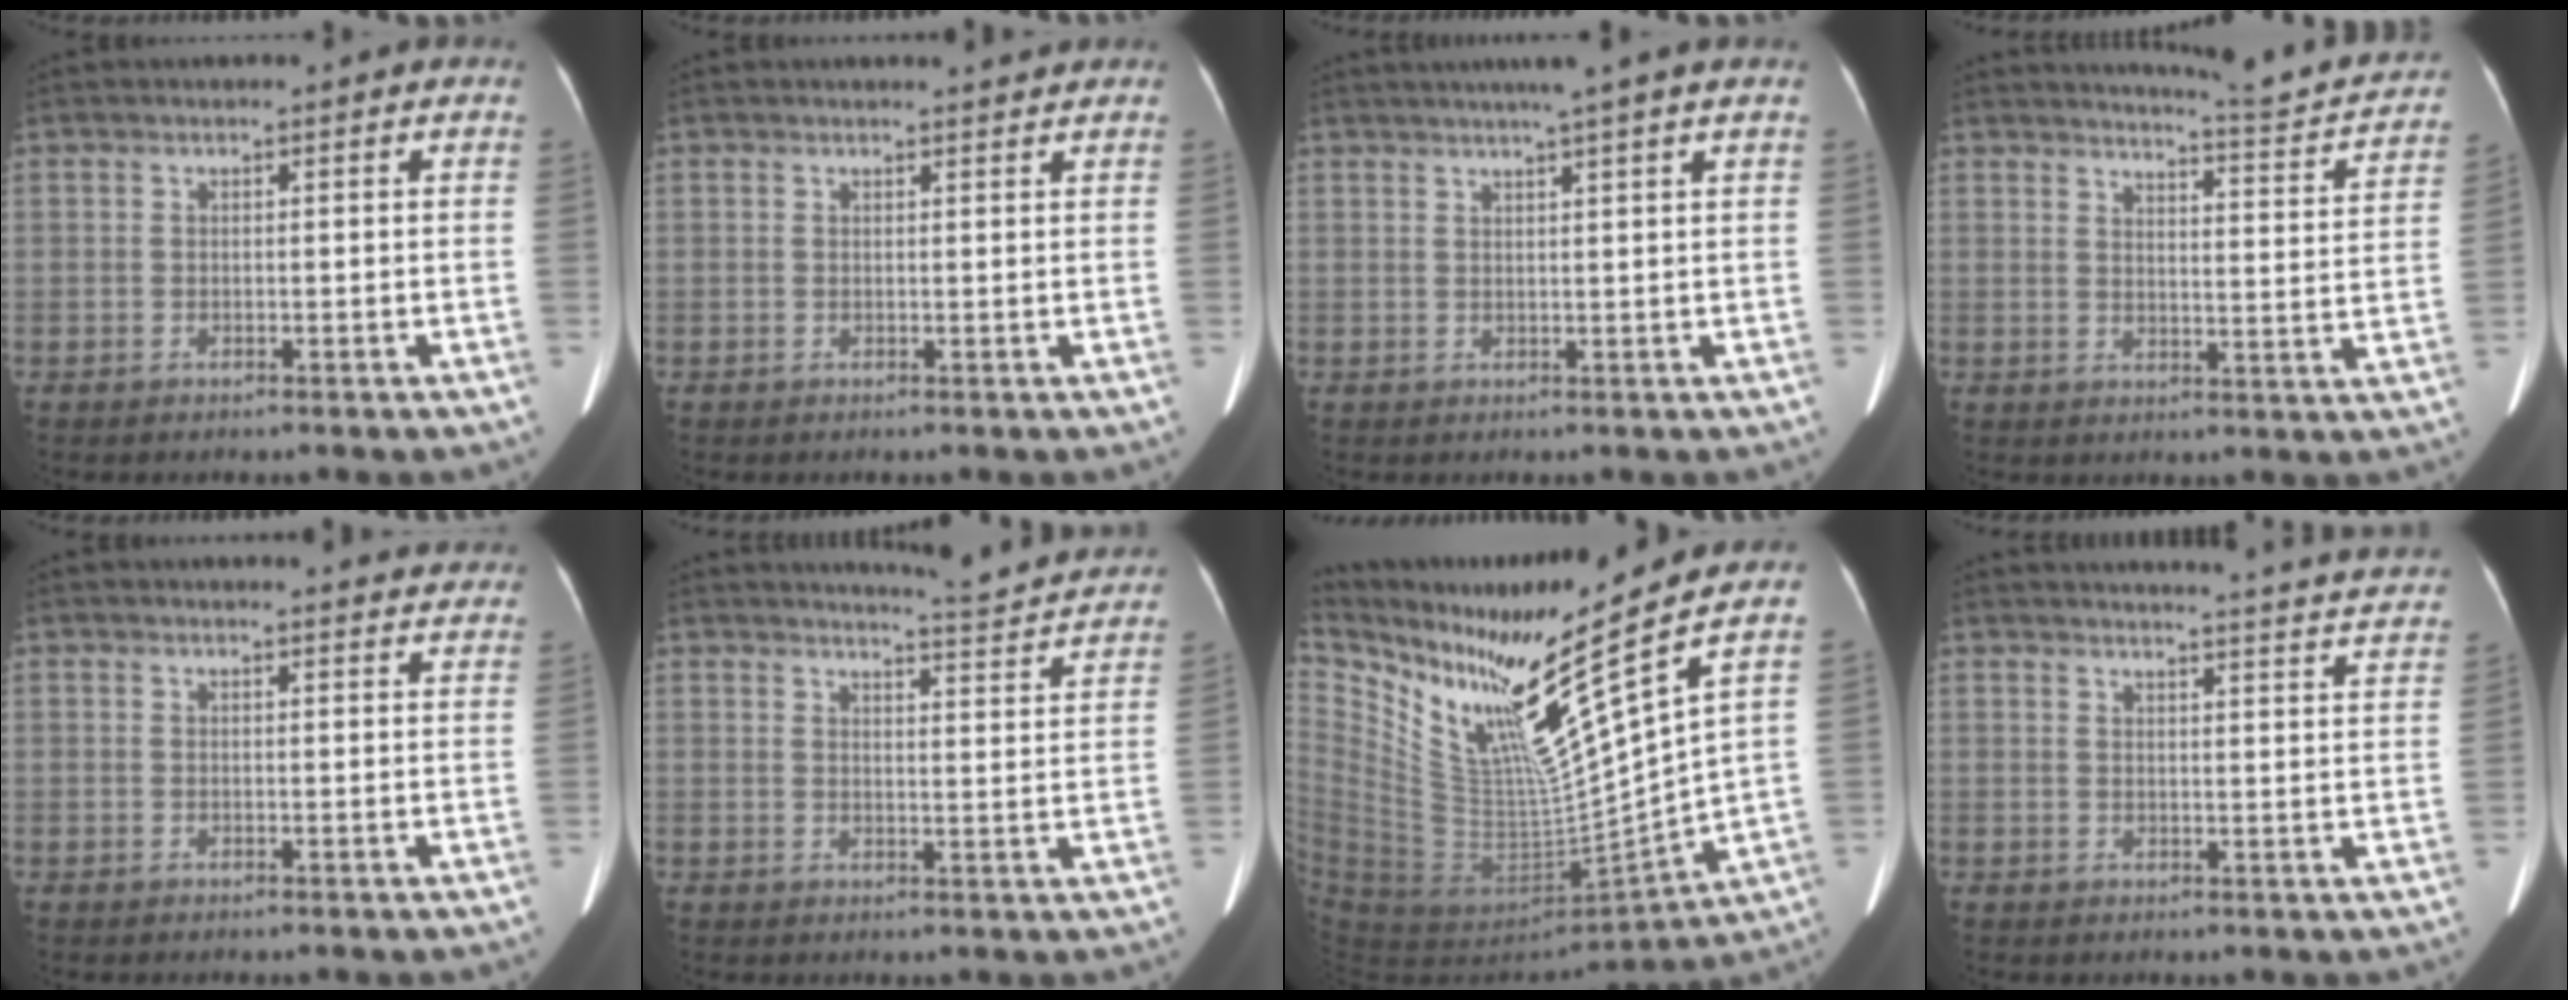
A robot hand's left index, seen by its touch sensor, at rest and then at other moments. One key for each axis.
{"total": 1.3, "fx": 1.3, "fy": -0.3, "fz": 0.1, "tx": -0.008, "ty": -0.006, "tz": 0.019}
{"total": 5.7, "fx": 4.3, "fy": -1.4, "fz": 3.4, "tx": -0.047, "ty": 0.015, "tz": 0.061}
{"total": 12.9, "fx": 12.5, "fy": 0.2, "fz": 3.2, "tx": -0.043, "ty": -0.041, "tz": 0.143}
{"total": 6.6, "fx": 6.4, "fy": 0.9, "fz": 1.1, "tx": 0.001, "ty": -0.004, "tz": 0.050}
{"total": 9.2, "fx": 9.0, "fy": -0.5, "fz": 1.4, "tx": -0.032, "ty": -0.019, "tz": 0.109}
{"total": 17.9, "fx": 12.3, "fy": 0.1, "fz": 13.1, "tx": -0.215, "ty": -0.023, "tz": 0.233}
{"total": 19.8, "fx": 19.3, "fy": 0.0, "fz": 4.2, "tx": -0.052, "ty": -0.066, "tz": 0.212}